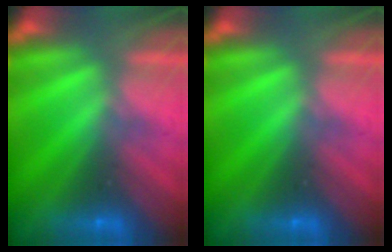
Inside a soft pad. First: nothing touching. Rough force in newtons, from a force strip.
{"total": 0.0}